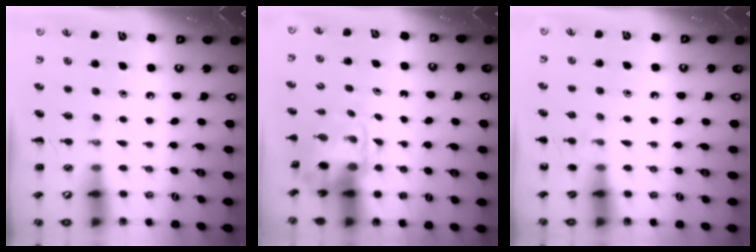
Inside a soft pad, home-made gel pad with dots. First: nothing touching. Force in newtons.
{"total": 3.8, "press": 3.7, "slide": 0.8}
{"total": 3.8, "press": 3.6, "slide": 1.3}